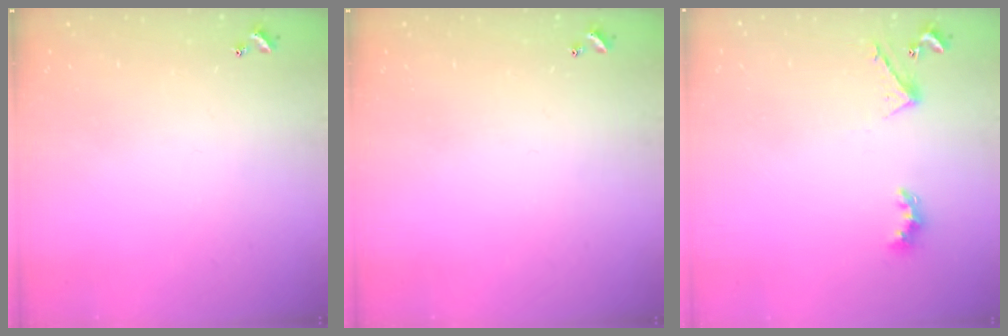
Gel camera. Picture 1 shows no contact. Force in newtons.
{"total": 0.0}
{"total": 2.8, "press": 2.8, "slide": 0.6}